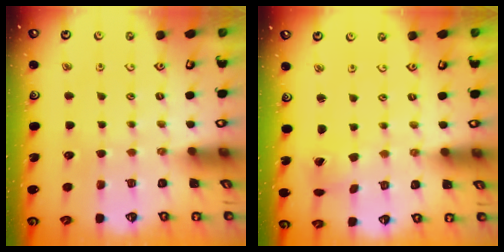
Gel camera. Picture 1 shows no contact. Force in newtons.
{"total": 0.9, "press": 0.9, "slide": 0.3}